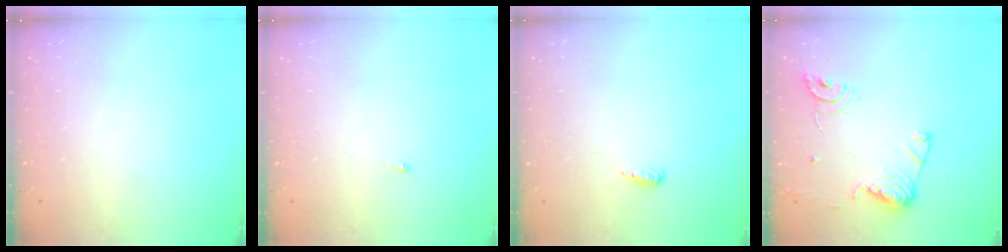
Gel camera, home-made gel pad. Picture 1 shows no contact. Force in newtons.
{"total": 2.7, "press": 2.7, "slide": 0.4}
{"total": 4.9, "press": 4.8, "slide": 1.2}
{"total": 13.7, "press": 13.6, "slide": 1.5}